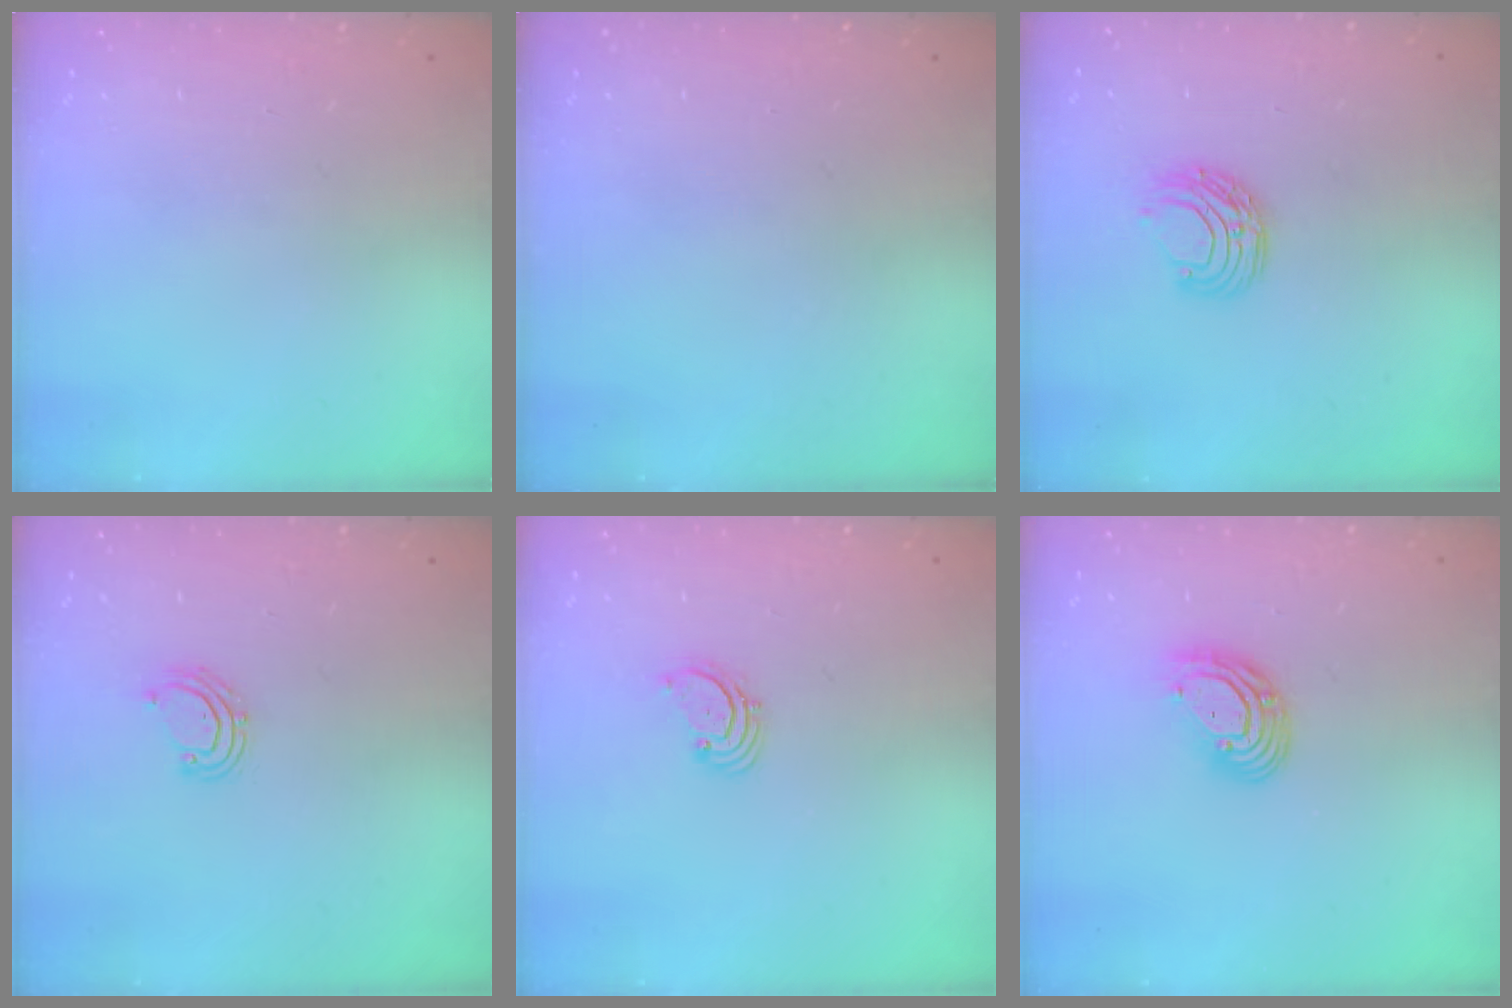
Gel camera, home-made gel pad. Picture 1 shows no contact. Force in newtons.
{"total": 0.0}
{"total": 6.8, "press": 6.7, "slide": 0.6}
{"total": 6.5, "press": 6.3, "slide": 1.6}
{"total": 1.7, "press": 1.7, "slide": 0.2}
{"total": 10.7, "press": 10.5, "slide": 2.2}